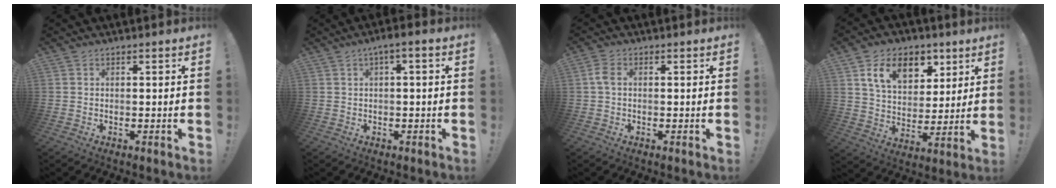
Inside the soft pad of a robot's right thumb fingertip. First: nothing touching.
{"total": 3.0, "force": [-0.7, 0.3, 2.9], "torque": [-0.043, 0.003, -0.013]}
{"total": 3.3, "force": [0.3, 1.9, 2.6], "torque": [-0.049, 0.011, 0.007]}
{"total": 14.4, "force": [7.3, 9.6, 7.8], "torque": [-0.119, -0.028, 0.137]}